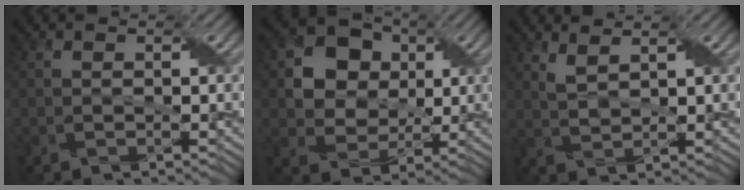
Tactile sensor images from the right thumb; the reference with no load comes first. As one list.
[{"total": 9.2, "force": [2.8, 7.6, 4.3], "torque": [-0.123, 0.010, 0.043]}, {"total": 2.4, "force": [1.9, 0.5, 1.4], "torque": [-0.037, 0.001, 0.045]}]